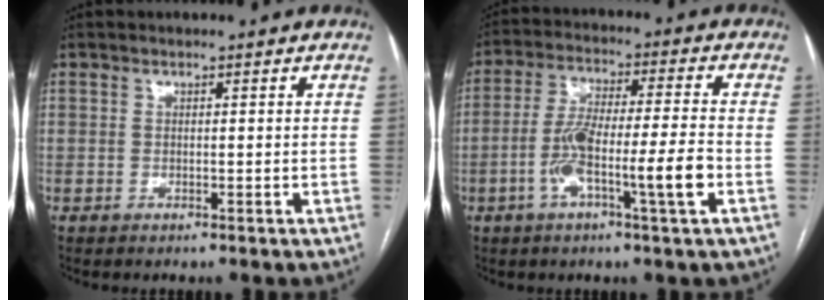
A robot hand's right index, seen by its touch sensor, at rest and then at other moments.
{"total": 11.2, "force": [-3.6, 0.3, 10.6], "torque": [-0.196, 0.005, -0.067]}